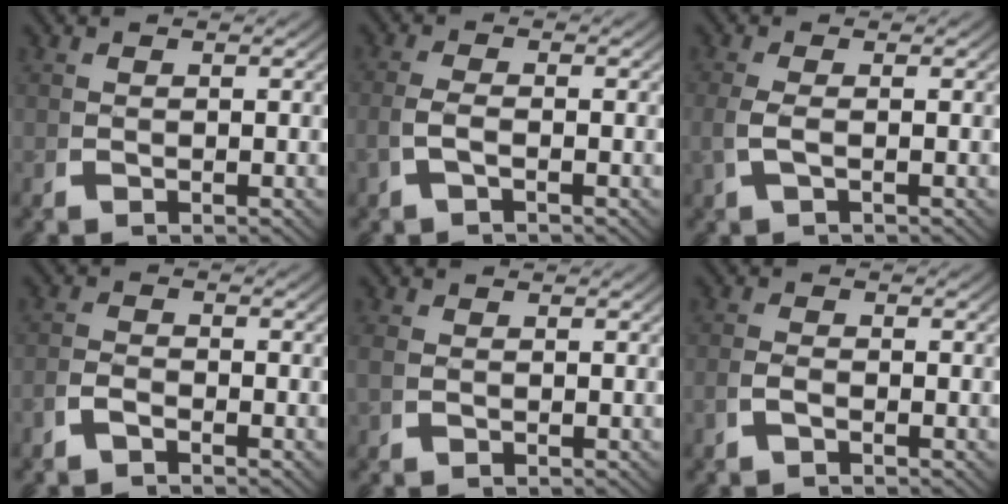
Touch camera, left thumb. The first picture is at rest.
{"total": 1.9, "force": [-0.3, 0.4, 1.8], "torque": [-0.051, 0.000, -0.006]}
{"total": 2.1, "force": [0.1, 0.4, 2.1], "torque": [-0.064, -0.003, 0.006]}
{"total": 1.5, "force": [-1.3, 0.5, 0.5], "torque": [-0.010, -0.004, -0.030]}
{"total": 0.7, "force": [0.1, 0.4, 0.5], "torque": [-0.020, 0.000, 0.003]}
{"total": 1.2, "force": [-0.8, 0.3, 0.8], "torque": [-0.024, -0.004, -0.017]}